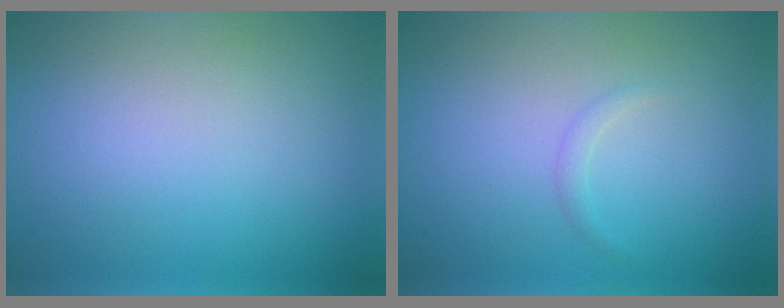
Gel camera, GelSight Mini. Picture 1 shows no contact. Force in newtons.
{"total": 0.7, "press": 0.7, "slide": 0.0}